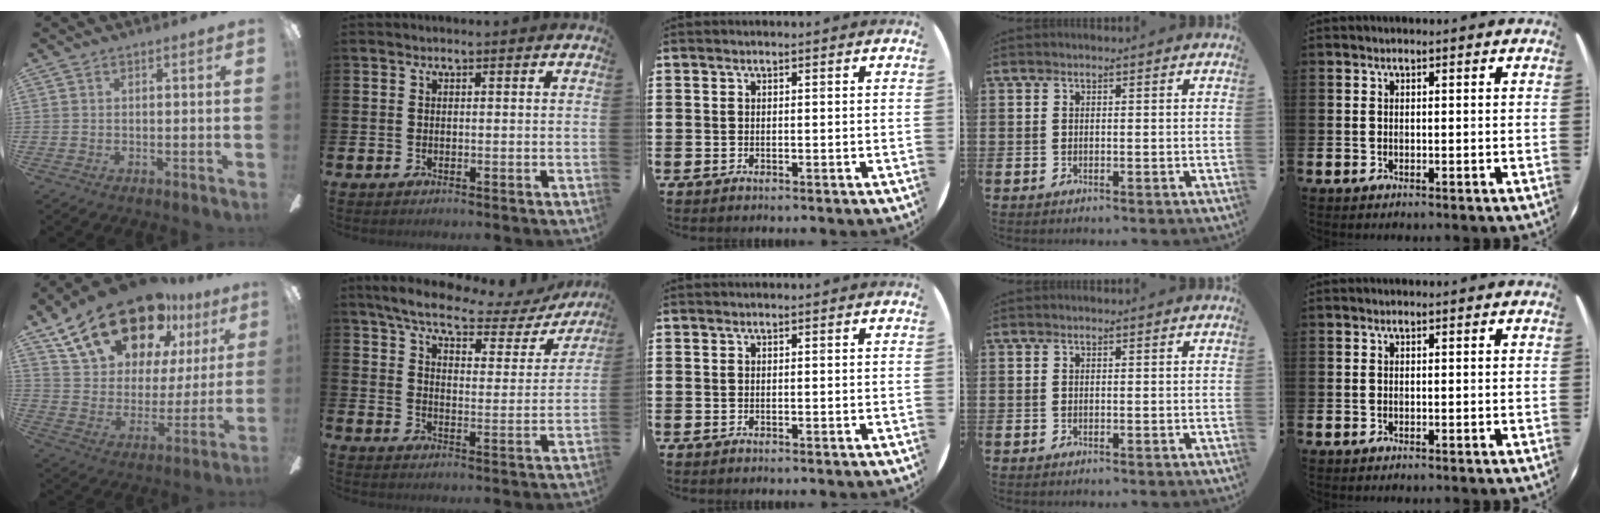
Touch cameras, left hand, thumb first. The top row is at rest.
{"thumb": {"total": 22.8, "force": [15.8, 11.7, 11.7], "torque": [-0.207, -0.088, 0.281]}, "index": {"total": 6.7, "force": [5.5, 1.7, 3.3], "torque": [-0.082, -0.034, 0.087]}}